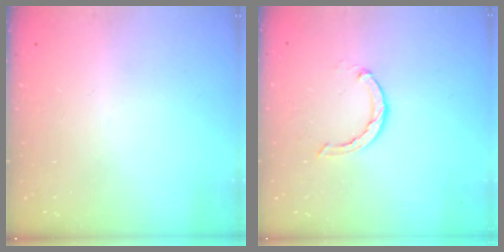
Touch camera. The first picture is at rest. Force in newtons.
{"total": 2.1, "press": 2.0, "slide": 0.4}